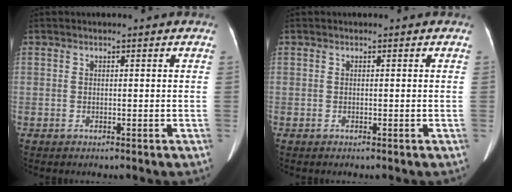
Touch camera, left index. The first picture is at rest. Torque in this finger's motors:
{"motor_torque": [-0.02, 0.00, 0.00, 0.00]}